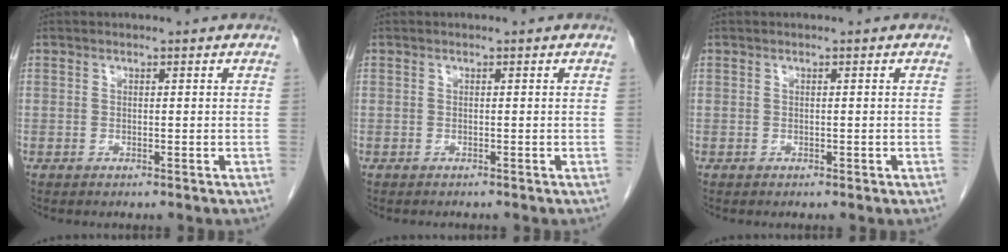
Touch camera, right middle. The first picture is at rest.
{"total": 0.5, "force": [-0.5, -0.1, 0.0], "torque": [-0.011, -0.005, -0.010]}
{"total": 0.0}